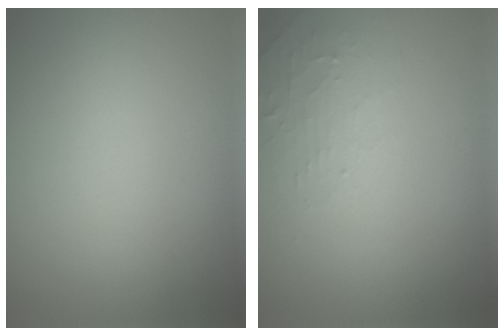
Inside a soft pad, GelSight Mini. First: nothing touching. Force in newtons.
{"total": 1.6, "press": 1.5, "slide": 0.3}